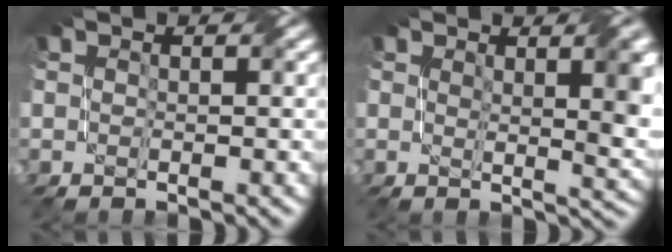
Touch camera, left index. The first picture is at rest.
{"total": 5.0, "force": [1.9, 1.5, 4.4], "torque": [-0.047, -0.004, 0.031]}